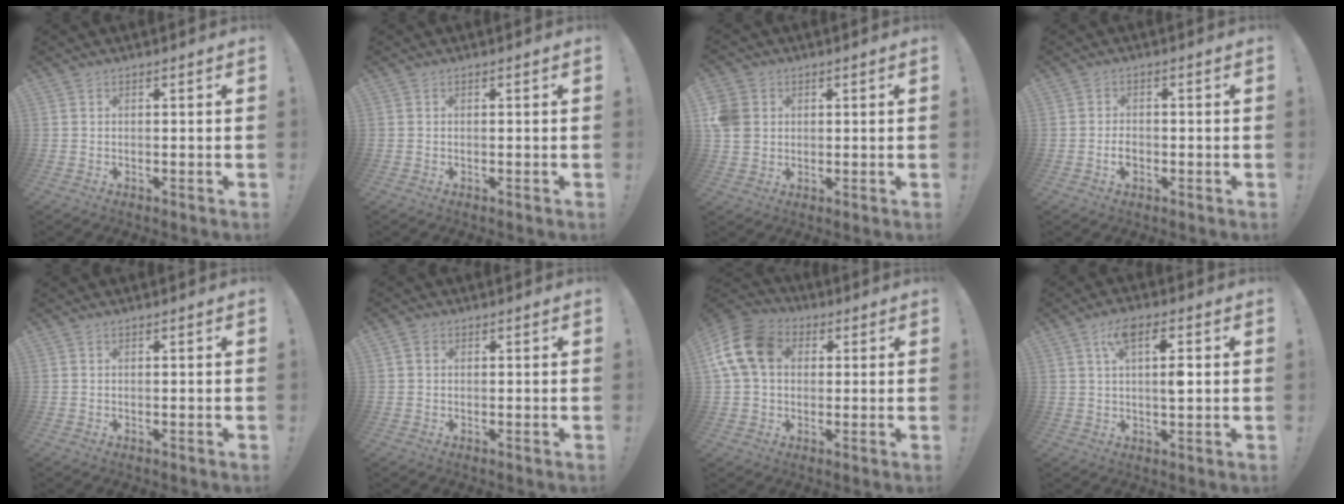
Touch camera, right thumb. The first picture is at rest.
{"total": 0.0}
{"total": 6.8, "force": [1.3, 6.0, 2.8], "torque": [-0.069, 0.004, 0.027]}
{"total": 2.9, "force": [-1.2, 1.9, 1.8], "torque": [-0.020, 0.003, -0.021]}
{"total": 0.0}
{"total": 1.5, "force": [0.7, 1.2, 0.7], "torque": [-0.014, 0.005, 0.013]}
{"total": 14.6, "force": [3.3, 10.9, 9.1], "torque": [-0.167, 0.006, 0.069]}
{"total": 8.6, "force": [2.6, 3.2, 7.6], "torque": [-0.116, 0.001, 0.039]}